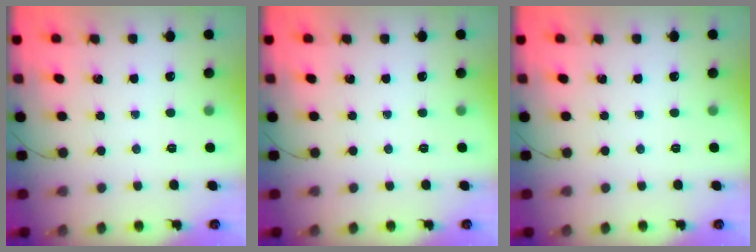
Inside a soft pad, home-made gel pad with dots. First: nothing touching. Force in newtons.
{"total": 0.0}
{"total": 0.0}